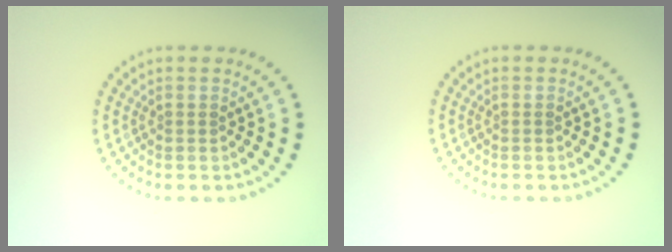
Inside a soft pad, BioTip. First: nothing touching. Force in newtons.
{"total": 0.0}